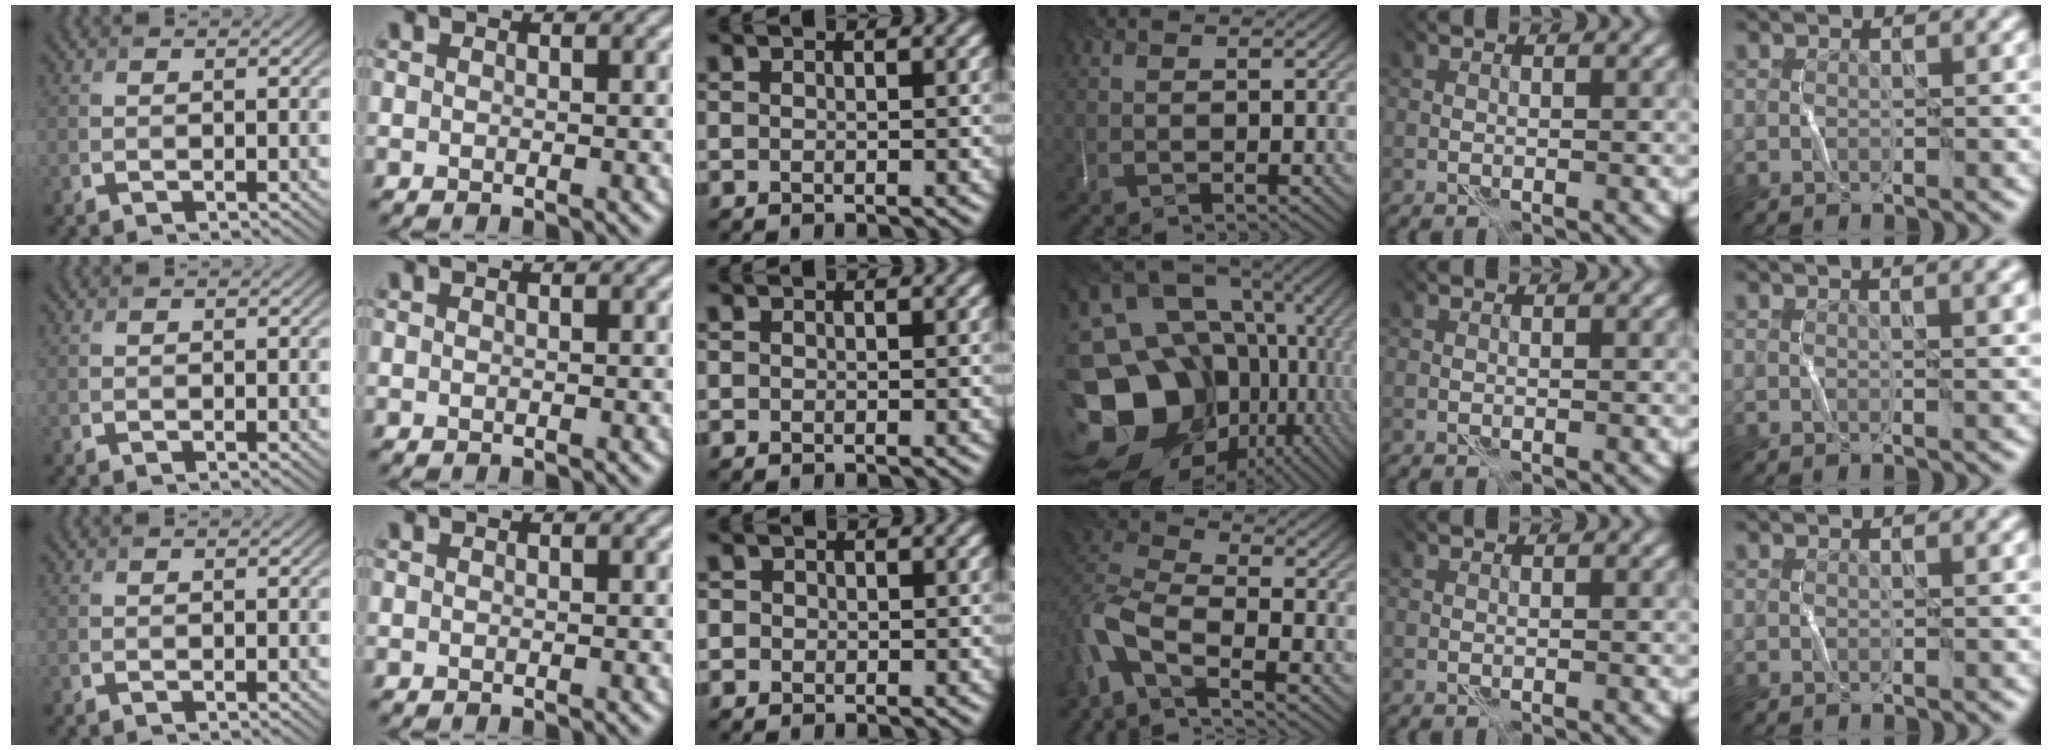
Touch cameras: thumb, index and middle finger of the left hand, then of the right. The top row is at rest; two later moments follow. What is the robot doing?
{"motion": "fold", "object": "bubble wrap"}